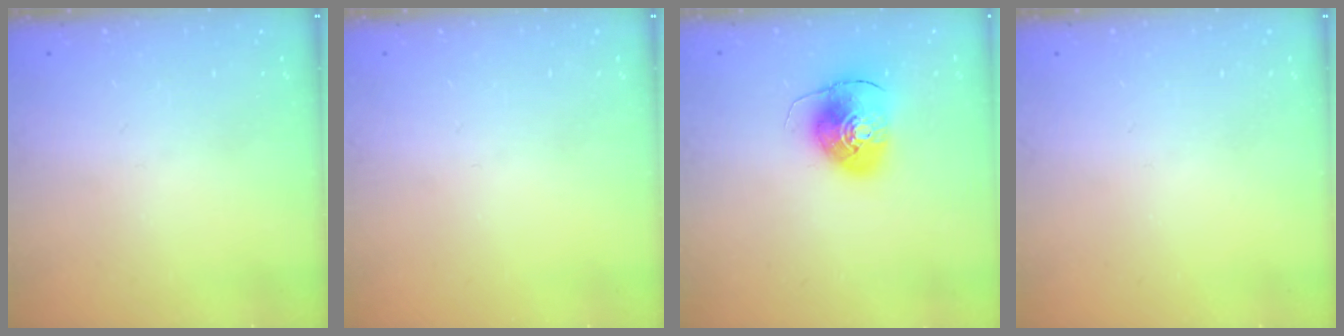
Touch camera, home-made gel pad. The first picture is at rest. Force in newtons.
{"total": 0.0}
{"total": 8.9, "press": 8.7, "slide": 1.5}
{"total": 0.0}